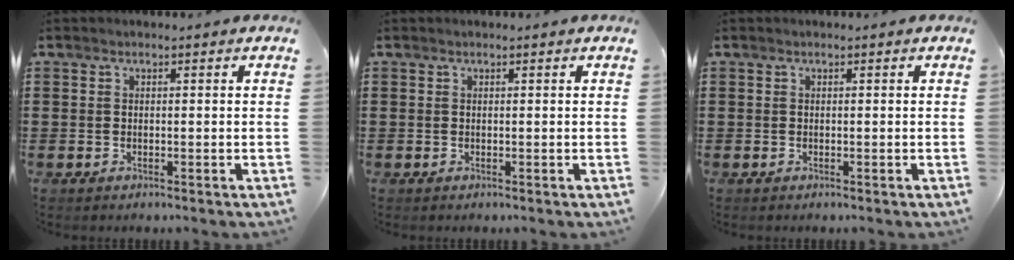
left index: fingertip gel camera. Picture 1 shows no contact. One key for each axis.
{"total": 0.0}
{"total": 0.0}